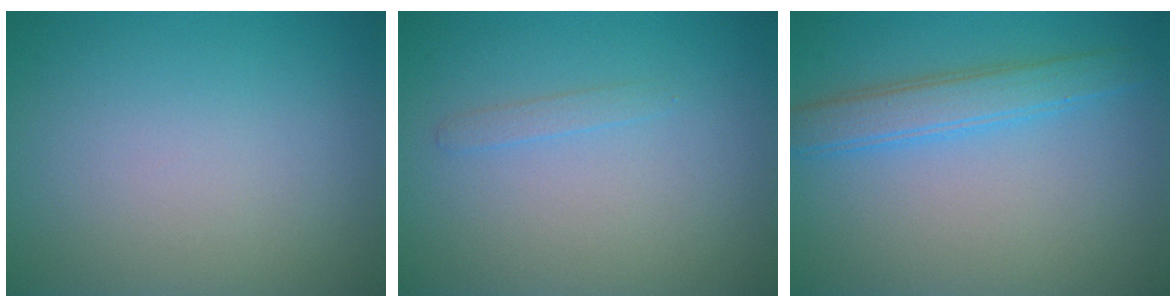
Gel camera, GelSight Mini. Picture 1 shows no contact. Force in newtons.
{"total": 0.8, "press": 0.8, "slide": 0.0}
{"total": 2.4, "press": 2.4, "slide": 0.2}